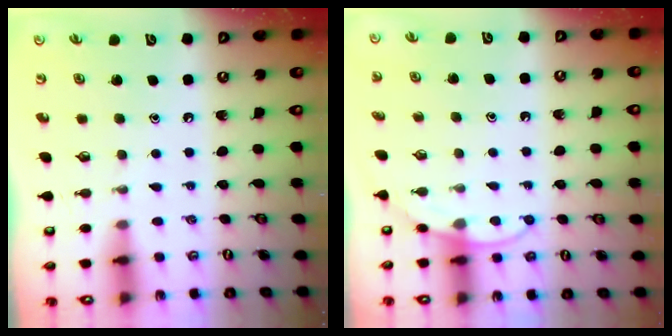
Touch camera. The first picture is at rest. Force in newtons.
{"total": 6.9, "press": 6.8, "slide": 0.6}